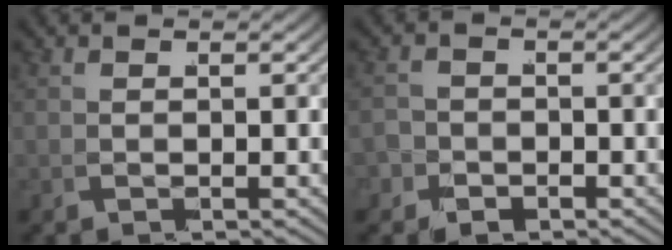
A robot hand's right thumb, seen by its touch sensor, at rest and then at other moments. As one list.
[{"total": 2.1, "force": [-1.3, 1.6, 0.2], "torque": [-0.005, -0.011, -0.021]}]